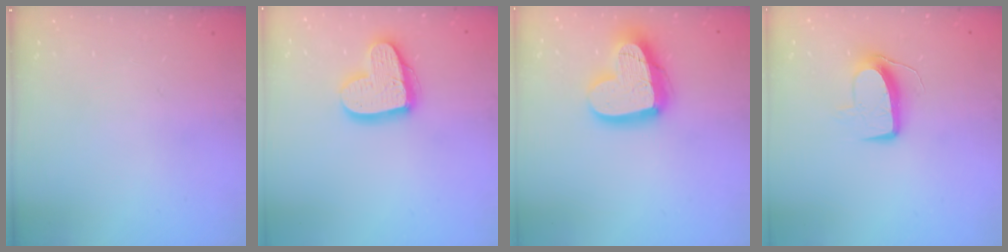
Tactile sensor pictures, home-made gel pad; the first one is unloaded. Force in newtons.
{"total": 16.6, "press": 16.6, "slide": 1.4}
{"total": 21.4, "press": 21.3, "slide": 2.1}
{"total": 9.7, "press": 9.7, "slide": 0.5}